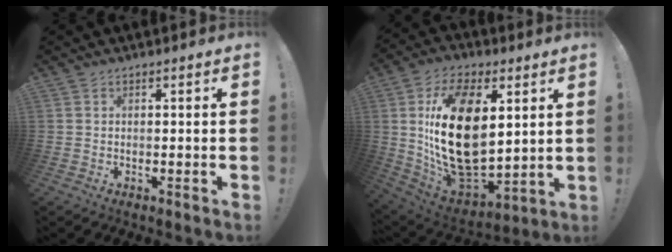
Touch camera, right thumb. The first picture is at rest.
{"total": 26.3, "force": [4.9, 15.6, 20.6], "torque": [-0.403, -0.034, 0.093]}